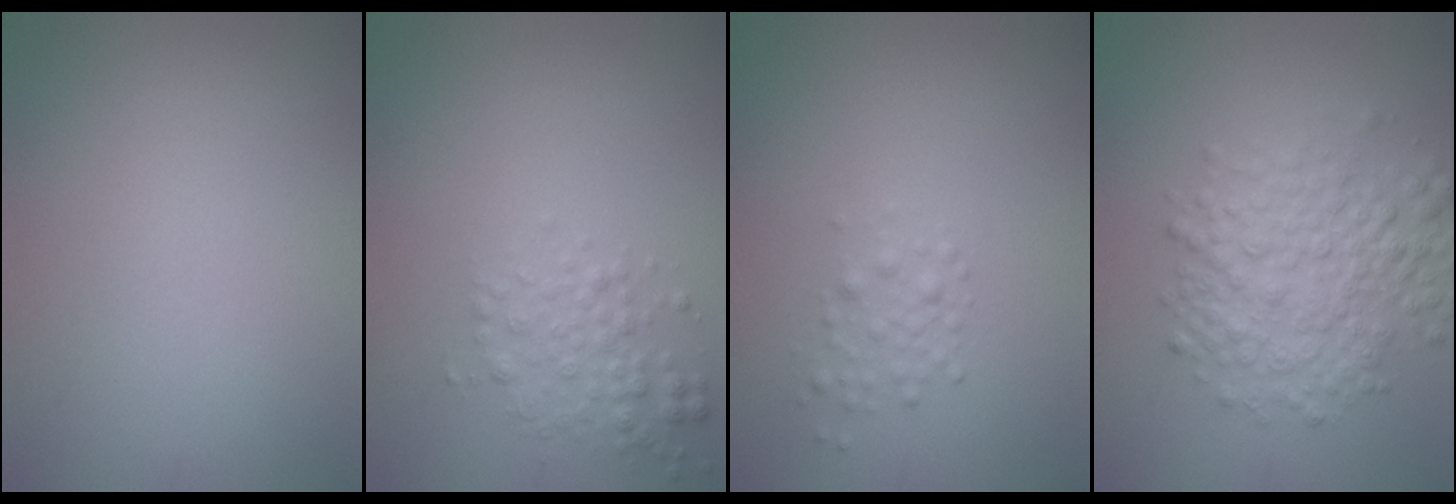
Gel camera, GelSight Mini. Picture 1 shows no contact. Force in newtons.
{"total": 2.4, "press": 2.4, "slide": 0.0}
{"total": 1.4, "press": 1.4, "slide": 0.0}
{"total": 5.7, "press": 5.7, "slide": 0.1}